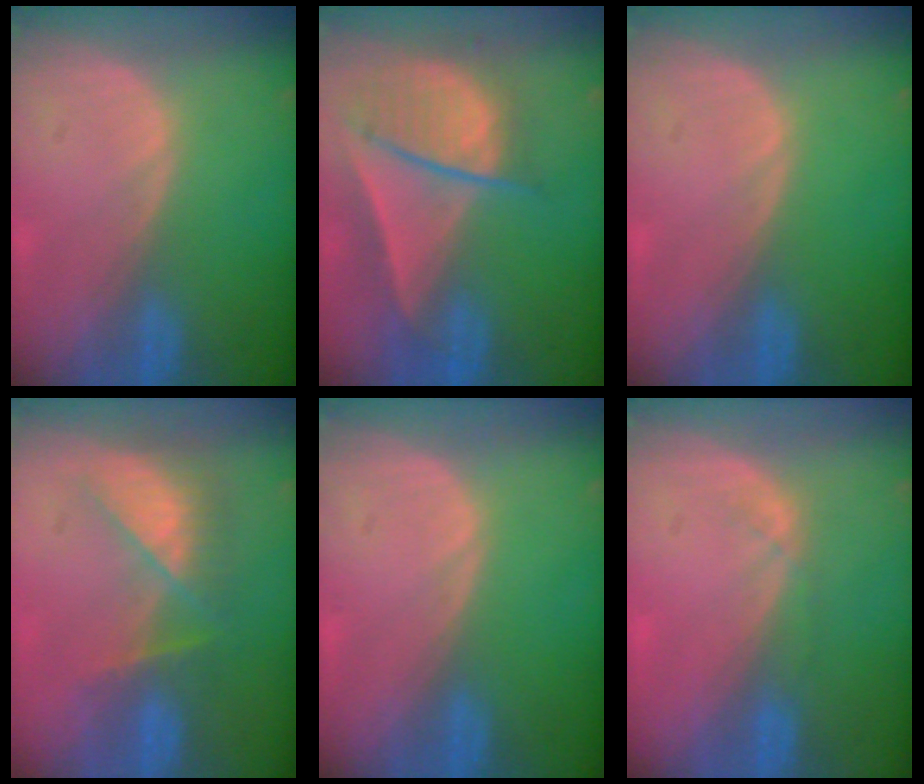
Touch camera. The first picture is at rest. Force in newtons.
{"total": 9.1, "press": 7.9, "slide": 4.5}
{"total": 0.0}
{"total": 8.2, "press": 7.0, "slide": 4.3}
{"total": 0.0}
{"total": 1.7, "press": 1.5, "slide": 0.8}